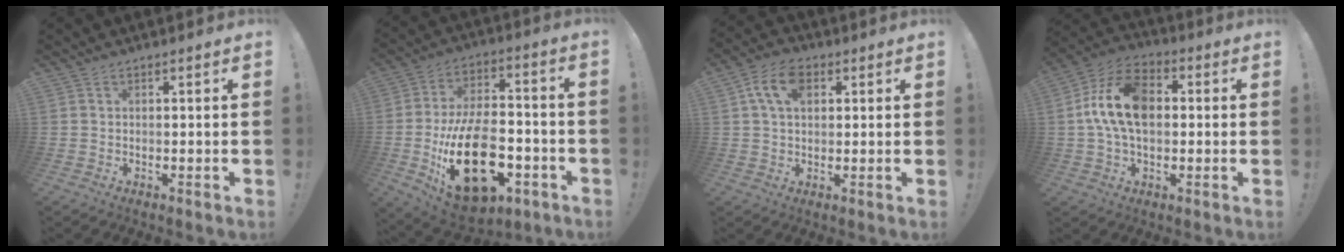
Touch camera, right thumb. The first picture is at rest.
{"total": 25.9, "force": [-8.2, 15.1, 19.3], "torque": [-0.351, 0.045, -0.120]}
{"total": 9.2, "force": [3.0, 6.0, 6.2], "torque": [-0.115, 0.009, 0.057]}
{"total": 15.1, "force": [1.0, 9.8, 11.5], "torque": [-0.216, 0.010, 0.016]}